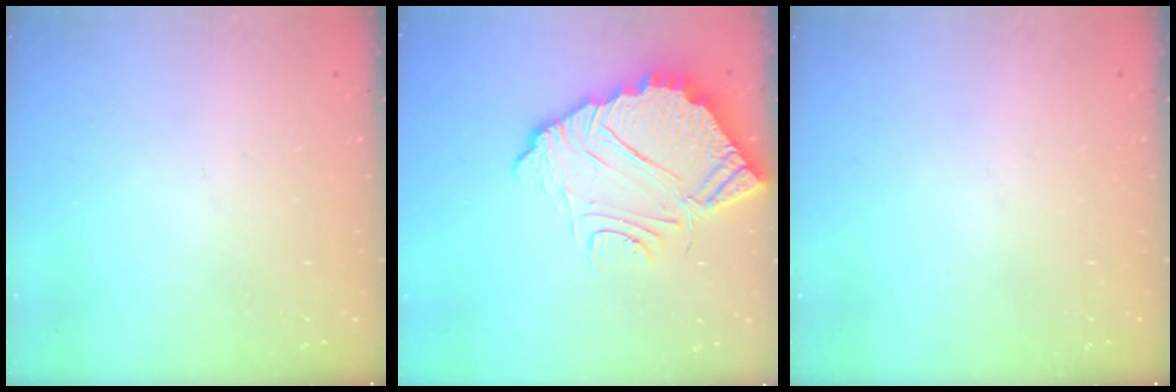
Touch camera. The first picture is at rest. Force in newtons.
{"total": 10.6, "press": 10.6, "slide": 0.8}
{"total": 0.0}